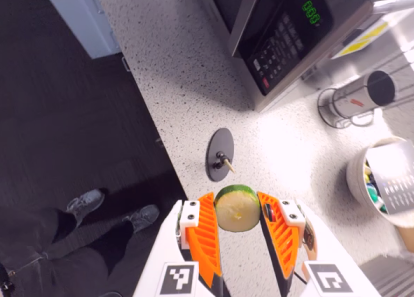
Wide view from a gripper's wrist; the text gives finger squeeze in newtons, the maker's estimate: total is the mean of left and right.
{"total": 9.5, "left": 9.4, "right": 9.7}